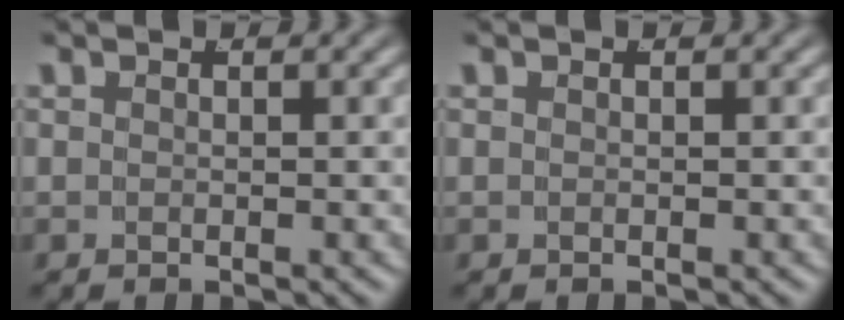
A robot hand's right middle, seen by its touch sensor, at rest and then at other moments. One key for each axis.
{"total": 0.0}